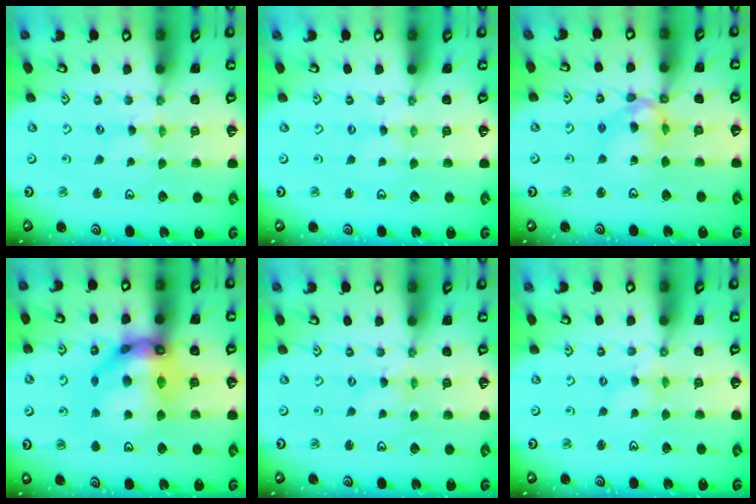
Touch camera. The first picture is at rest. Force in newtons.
{"total": 0.7, "press": 0.7, "slide": 0.1}
{"total": 10.9, "press": 10.8, "slide": 1.2}
{"total": 17.4, "press": 17.4, "slide": 1.5}
{"total": 0.8, "press": 0.8, "slide": 0.1}
{"total": 2.5, "press": 2.5, "slide": 0.2}